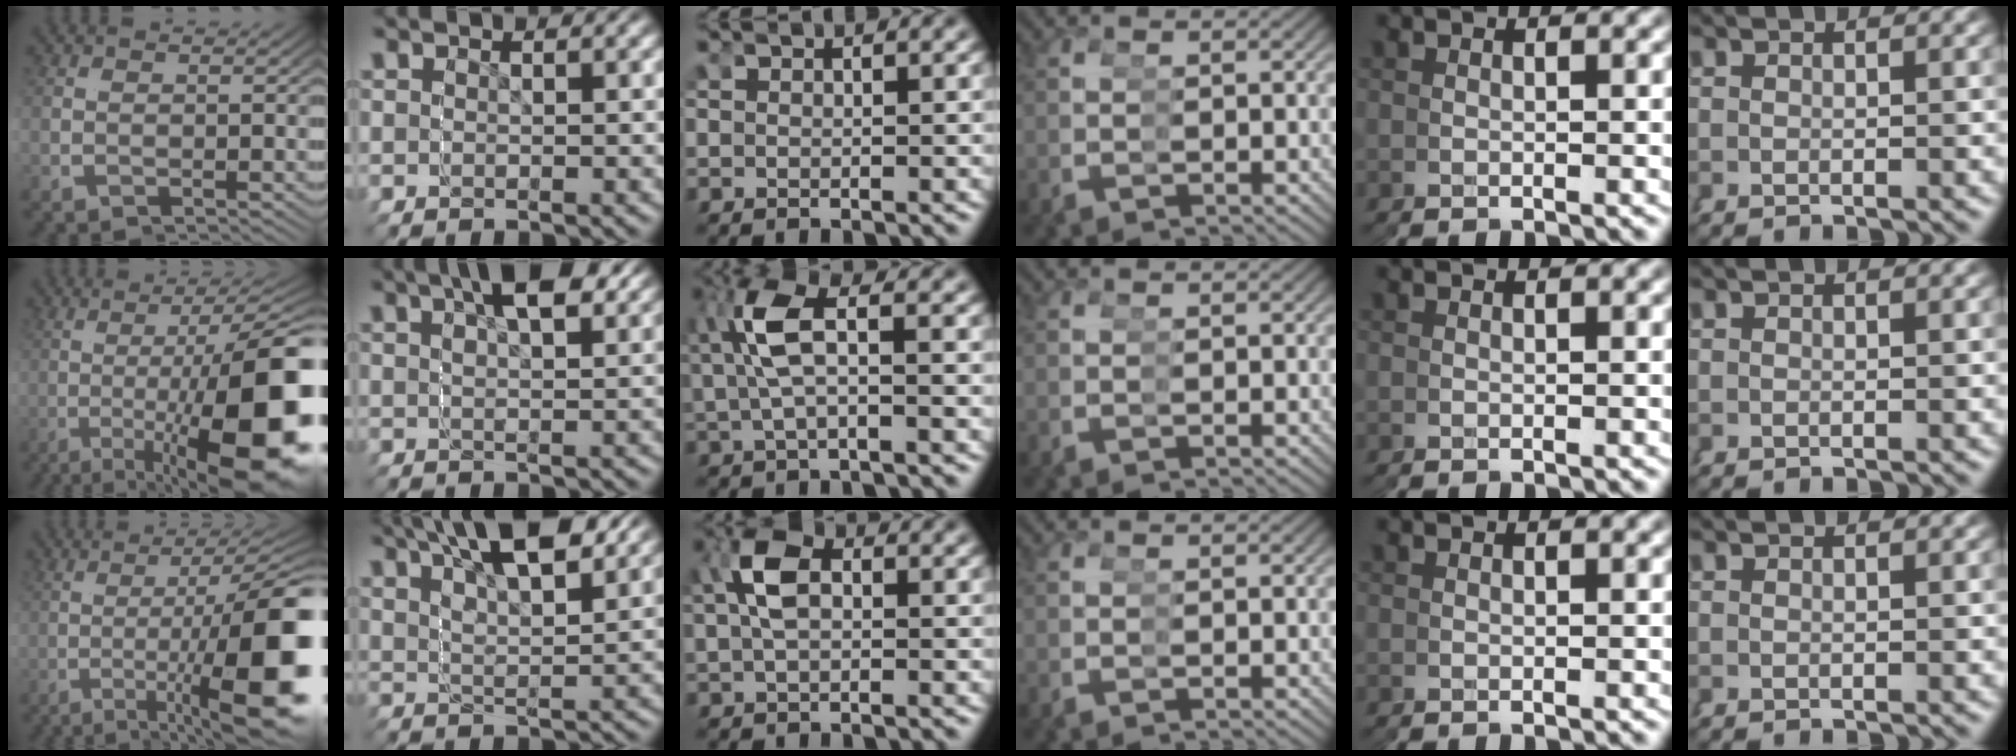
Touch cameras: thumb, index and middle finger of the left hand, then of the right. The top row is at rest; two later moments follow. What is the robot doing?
{"motion": "grasp_and_lifting", "object": "screwdriver"}